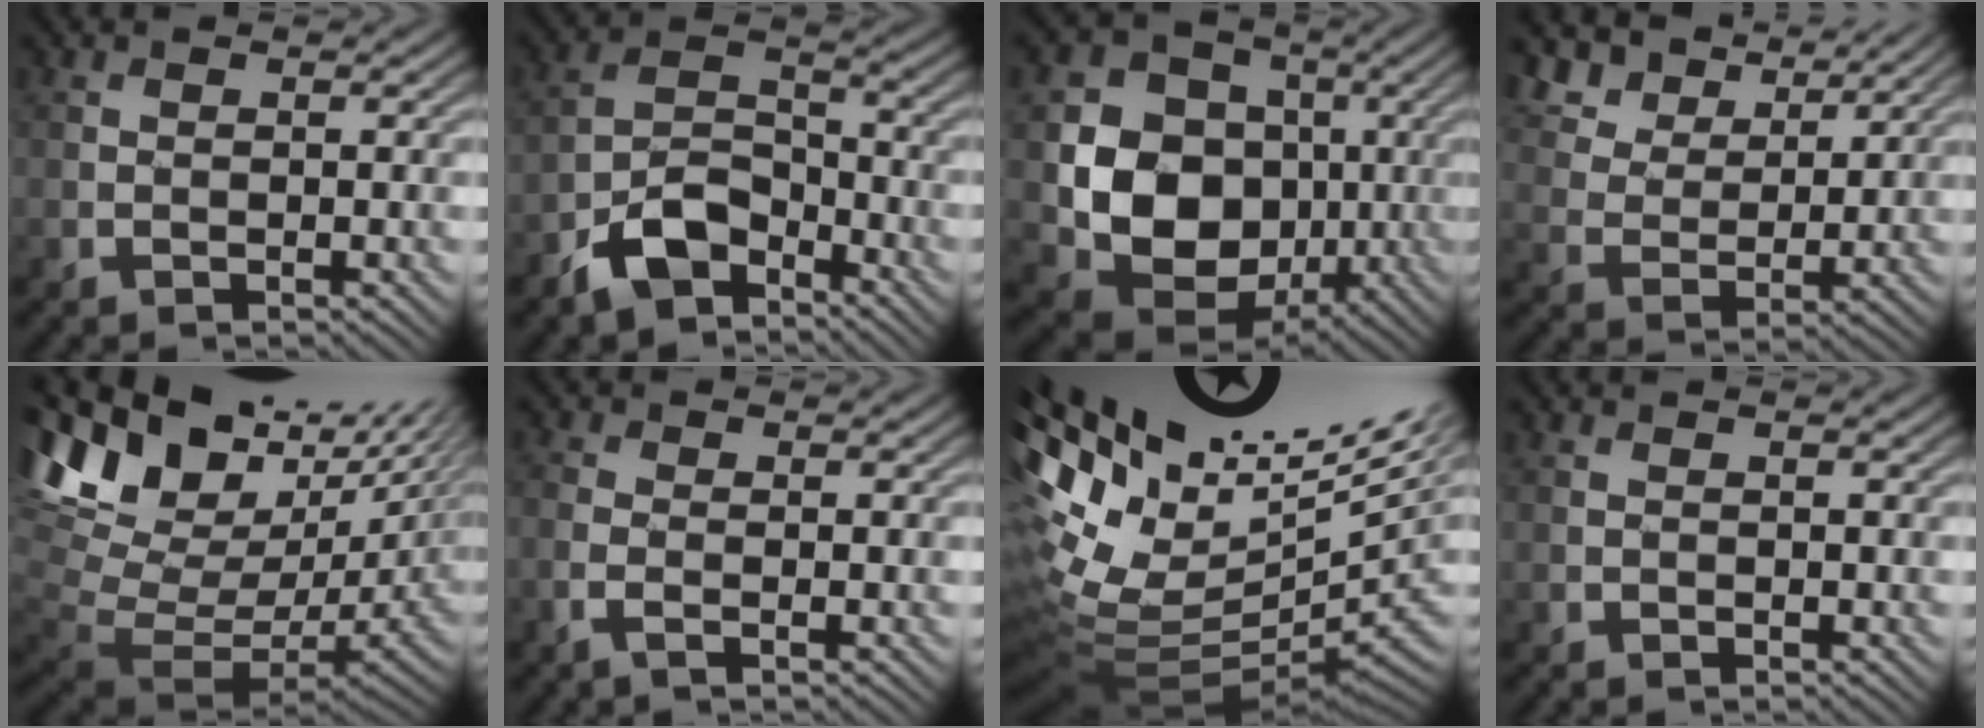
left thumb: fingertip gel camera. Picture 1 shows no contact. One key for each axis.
{"total": 7.7, "fx": -5.1, "fy": 4.0, "fz": 4.1, "tx": -0.077, "ty": 0.003, "tz": -0.113}
{"total": 12.3, "fx": -1.1, "fy": 10.3, "fz": 6.7, "tx": -0.146, "ty": -0.014, "tz": -0.028}
{"total": 8.8, "fx": 6.7, "fy": 4.3, "fz": 3.8, "tx": -0.101, "ty": 0.008, "tz": 0.131}
{"total": 16.3, "fx": 6.2, "fy": 7.8, "fz": 13.0, "tx": -0.274, "ty": -0.002, "tz": 0.147}
{"total": 2.1, "fx": -0.9, "fy": 0.7, "fz": 1.7, "tx": -0.050, "ty": -0.003, "tz": -0.027}
{"total": 16.7, "fx": 0.4, "fy": 9.0, "fz": 14.1, "tx": -0.256, "ty": -0.022, "tz": 0.065}
{"total": 0.0}